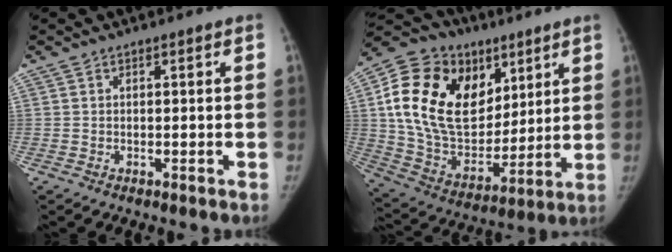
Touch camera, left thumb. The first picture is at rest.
{"total": 27.1, "force": [9.6, 18.5, 17.3], "torque": [-0.296, -0.004, 0.177]}